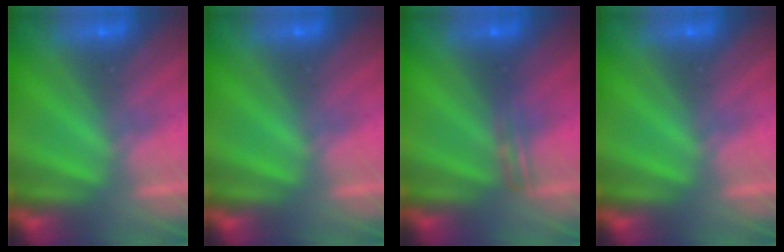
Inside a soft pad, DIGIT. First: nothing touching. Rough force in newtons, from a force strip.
{"total": 0.0}
{"total": 2.4}
{"total": 0.0}